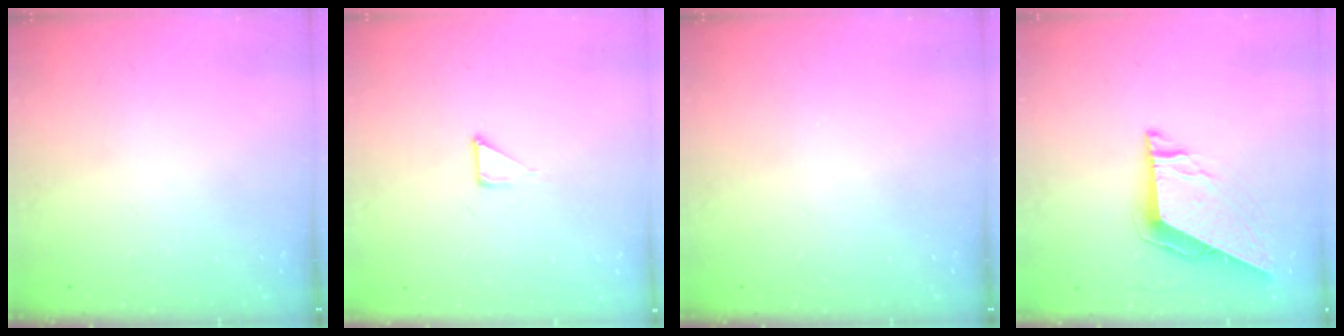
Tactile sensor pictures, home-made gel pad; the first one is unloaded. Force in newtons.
{"total": 2.3, "press": 2.3, "slide": 0.1}
{"total": 0.0}
{"total": 9.7, "press": 9.7, "slide": 1.2}